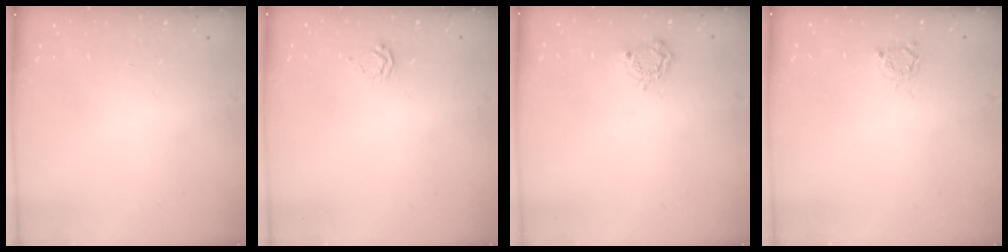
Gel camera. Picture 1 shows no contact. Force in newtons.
{"total": 2.5, "press": 2.4, "slide": 0.3}
{"total": 5.3, "press": 5.3, "slide": 0.7}
{"total": 2.5, "press": 2.5, "slide": 0.3}